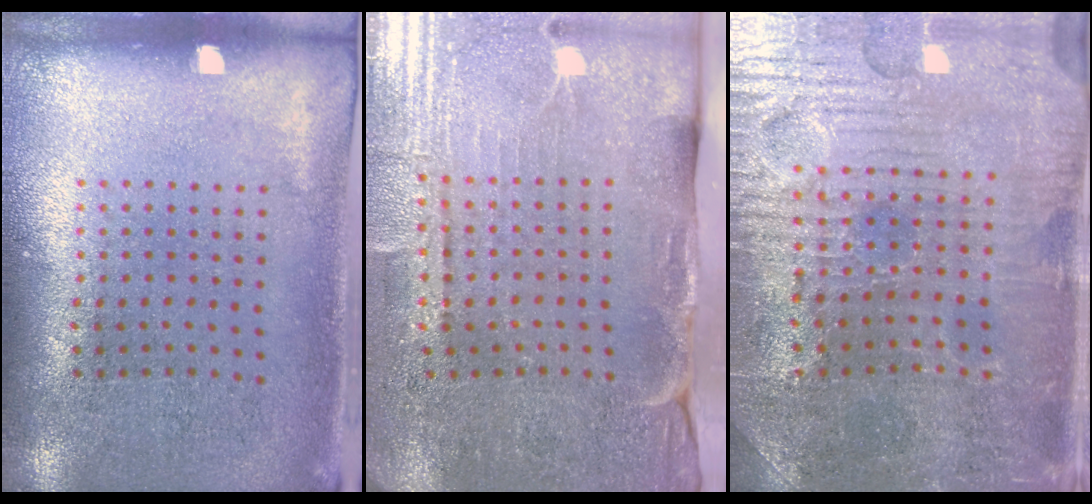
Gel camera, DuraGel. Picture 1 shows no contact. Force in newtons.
{"total": 3.7, "press": 3.5, "slide": 1.2}
{"total": 3.7, "press": 3.7, "slide": 0.5}